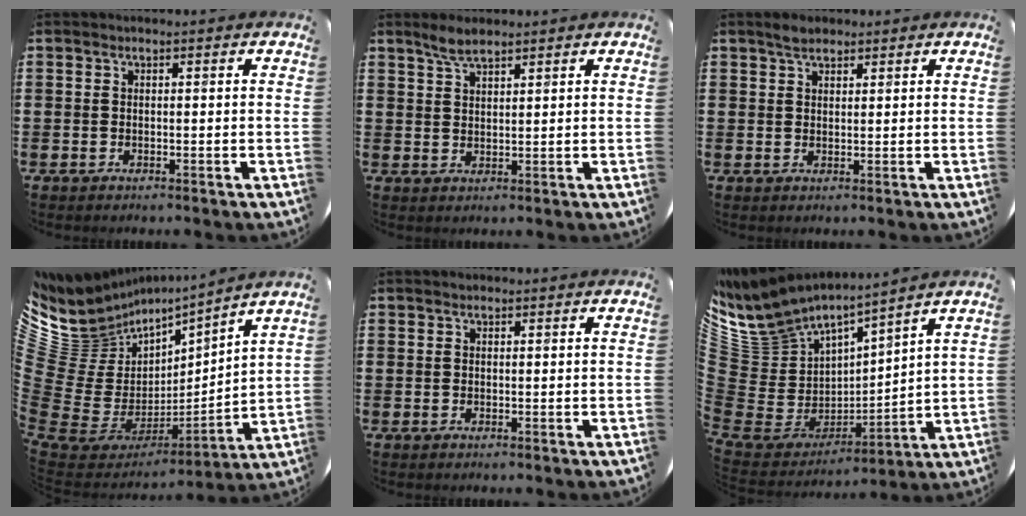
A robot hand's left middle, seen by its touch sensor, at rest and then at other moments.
{"total": 2.9, "force": [2.4, 0.7, 1.5], "torque": [-0.032, 0.004, 0.045]}
{"total": 2.0, "force": [1.8, 0.8, 0.6], "torque": [-0.006, 0.002, 0.031]}
{"total": 8.5, "force": [4.5, 7.2, 0.6], "torque": [-0.077, -0.058, 0.088]}
{"total": 0.0}
{"total": 7.3, "force": [5.9, 4.2, 0.0], "torque": [-0.054, -0.068, 0.109]}